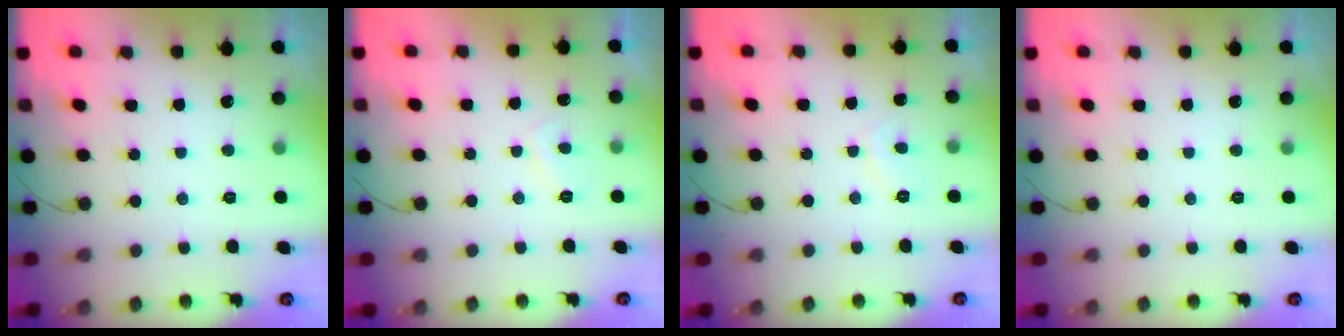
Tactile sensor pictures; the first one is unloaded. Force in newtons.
{"total": 2.7, "press": 2.5, "slide": 0.9}
{"total": 2.2, "press": 2.0, "slide": 0.8}
{"total": 0.0}